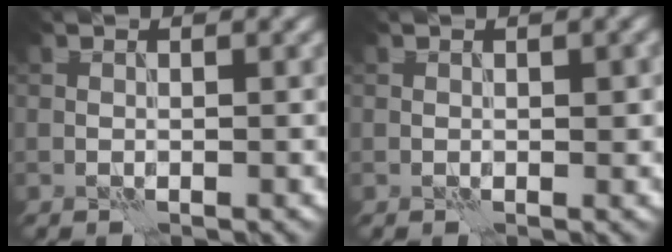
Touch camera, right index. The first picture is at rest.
{"total": 0.9, "force": [0.1, 0.4, 0.8], "torque": [-0.007, 0.000, 0.002]}